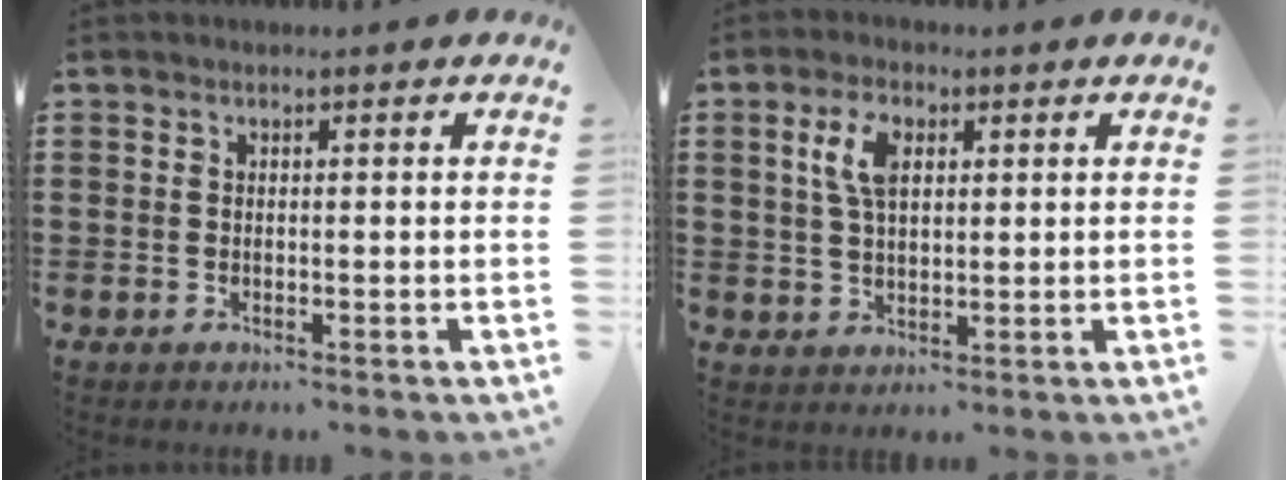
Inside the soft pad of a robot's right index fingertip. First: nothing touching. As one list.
[{"total": 5.7, "force": [2.0, 3.0, 4.5], "torque": [-0.099, 0.013, 0.033]}]